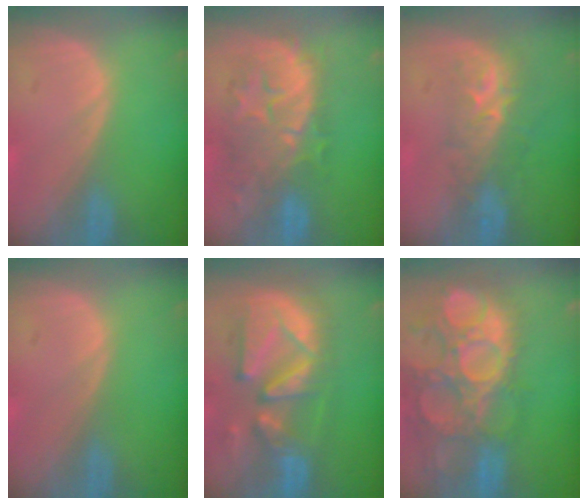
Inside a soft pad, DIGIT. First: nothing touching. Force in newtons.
{"total": 9.6, "press": 9.4, "slide": 2.2}
{"total": 8.7, "press": 7.2, "slide": 5.0}
{"total": 0.0}
{"total": 11.5, "press": 10.8, "slide": 4.1}
{"total": 15.0, "press": 12.5, "slide": 8.2}